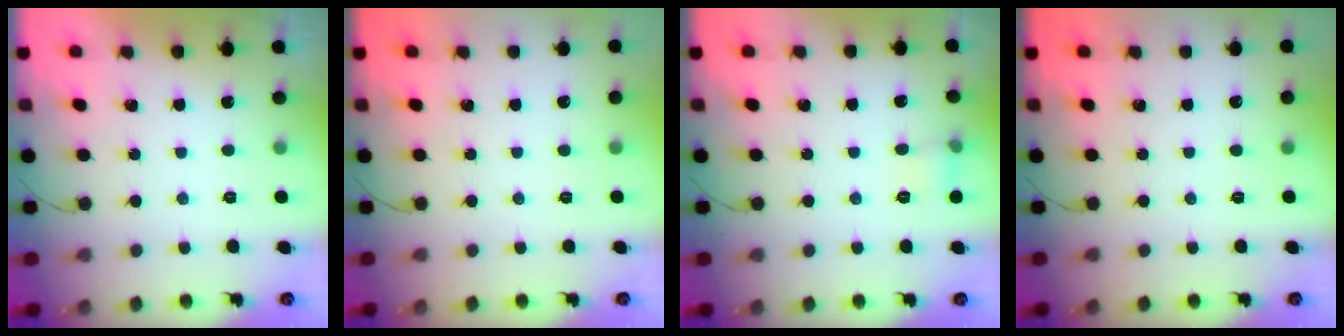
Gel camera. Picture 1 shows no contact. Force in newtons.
{"total": 0.0}
{"total": 5.1, "press": 4.8, "slide": 1.6}
{"total": 0.0}